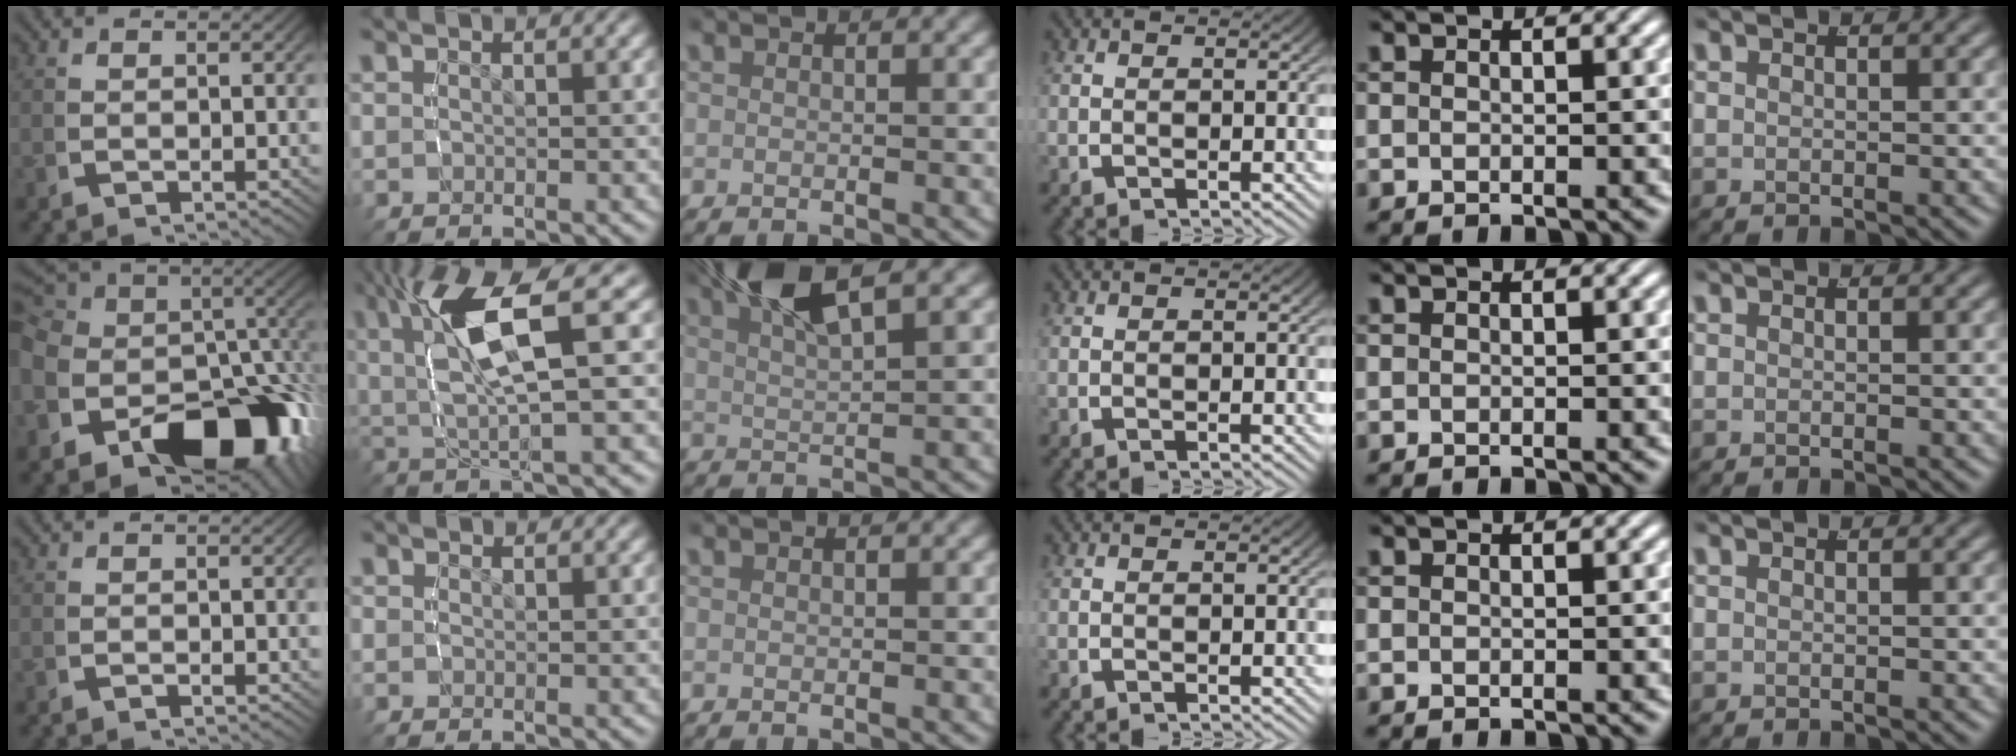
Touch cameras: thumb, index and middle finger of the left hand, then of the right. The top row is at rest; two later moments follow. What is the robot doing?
{"motion": "lift_and_place", "object": "glasses"}